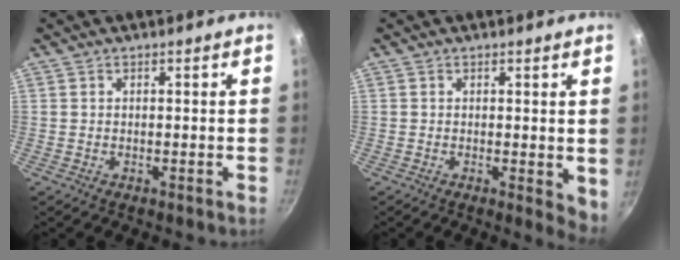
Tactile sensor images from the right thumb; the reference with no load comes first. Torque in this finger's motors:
{"motor_torque": [0.02, 0.35, 0.64, -0.18, 0.01]}